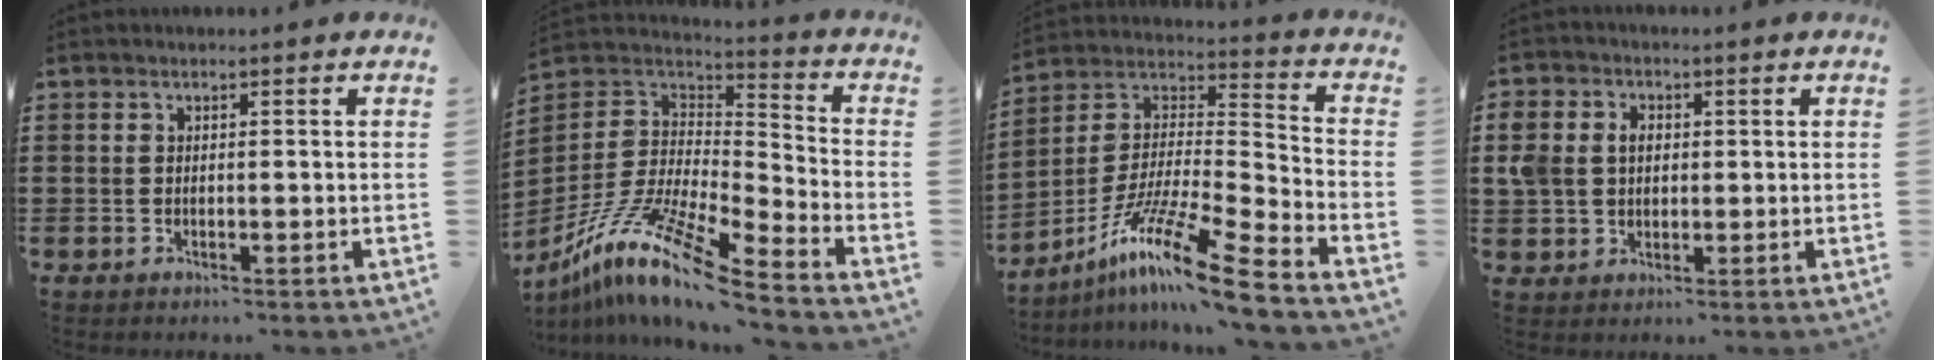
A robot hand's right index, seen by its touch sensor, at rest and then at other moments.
{"total": 13.7, "force": [-10.3, 1.4, 8.9], "torque": [-0.190, 0.004, -0.203]}
{"total": 14.5, "force": [-11.1, 0.4, 9.3], "torque": [-0.171, 0.018, -0.215]}
{"total": 5.0, "force": [0.8, 4.2, 2.7], "torque": [-0.080, 0.010, 0.008]}